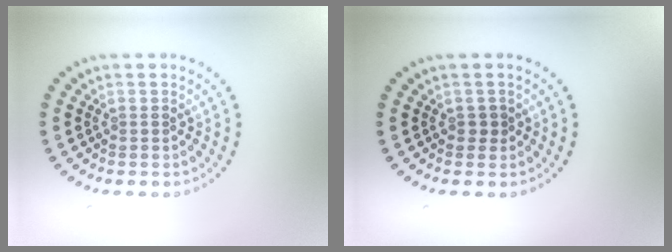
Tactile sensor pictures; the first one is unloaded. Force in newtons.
{"total": 0.6, "press": 0.6, "slide": 0.1}